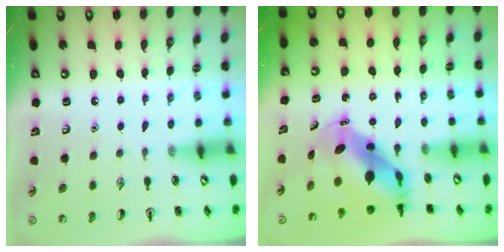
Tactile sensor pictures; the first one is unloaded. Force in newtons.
{"total": 7.7, "press": 7.4, "slide": 2.2}